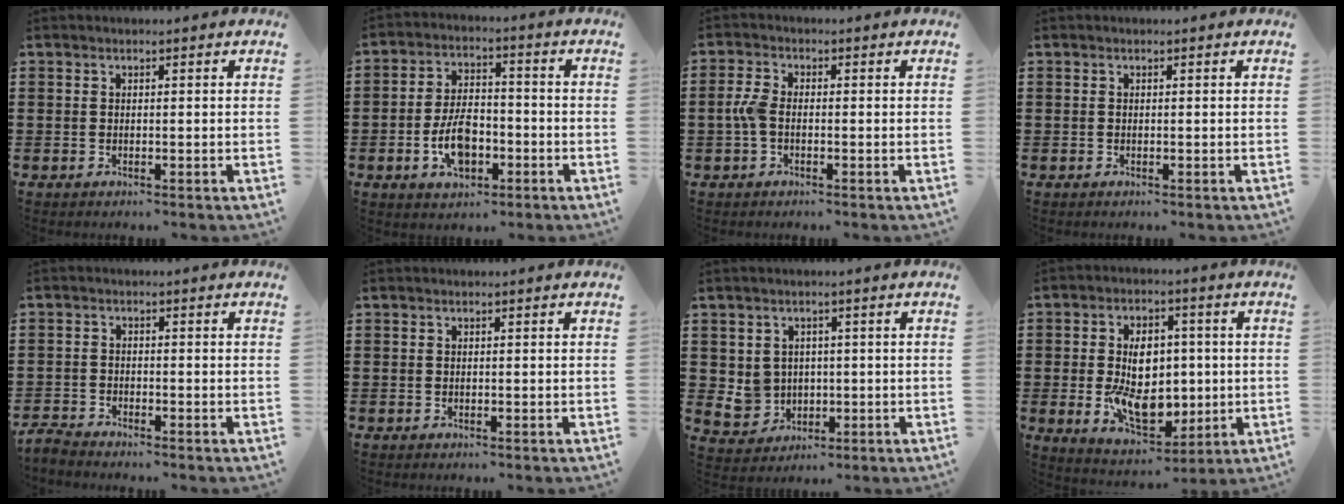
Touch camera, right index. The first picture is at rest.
{"total": 7.5, "force": [-2.4, 4.2, 5.7], "torque": [-0.115, 0.003, -0.049]}
{"total": 3.4, "force": [-0.7, 1.8, 2.7], "torque": [-0.082, -0.006, -0.021]}
{"total": 0.0}
{"total": 2.0, "force": [-2.0, 0.1, 0.1], "torque": [-0.007, -0.001, -0.042]}
{"total": 0.0}
{"total": 4.1, "force": [0.3, 4.0, 0.9], "torque": [-0.041, 0.008, 0.003]}
{"total": 10.3, "force": [-0.4, 6.7, 7.8], "torque": [-0.139, 0.000, -0.011]}